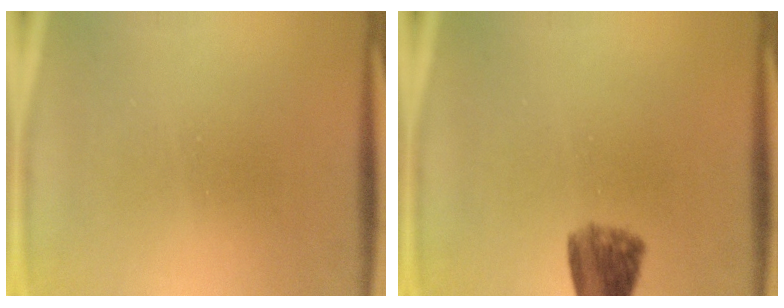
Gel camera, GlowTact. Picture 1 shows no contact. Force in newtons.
{"total": 6.2}